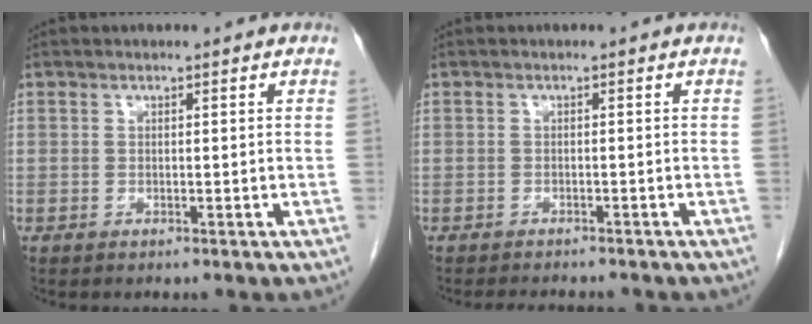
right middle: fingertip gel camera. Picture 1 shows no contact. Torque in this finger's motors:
{"motor_torque": [0.17, -0.12, 0.00, 0.00]}